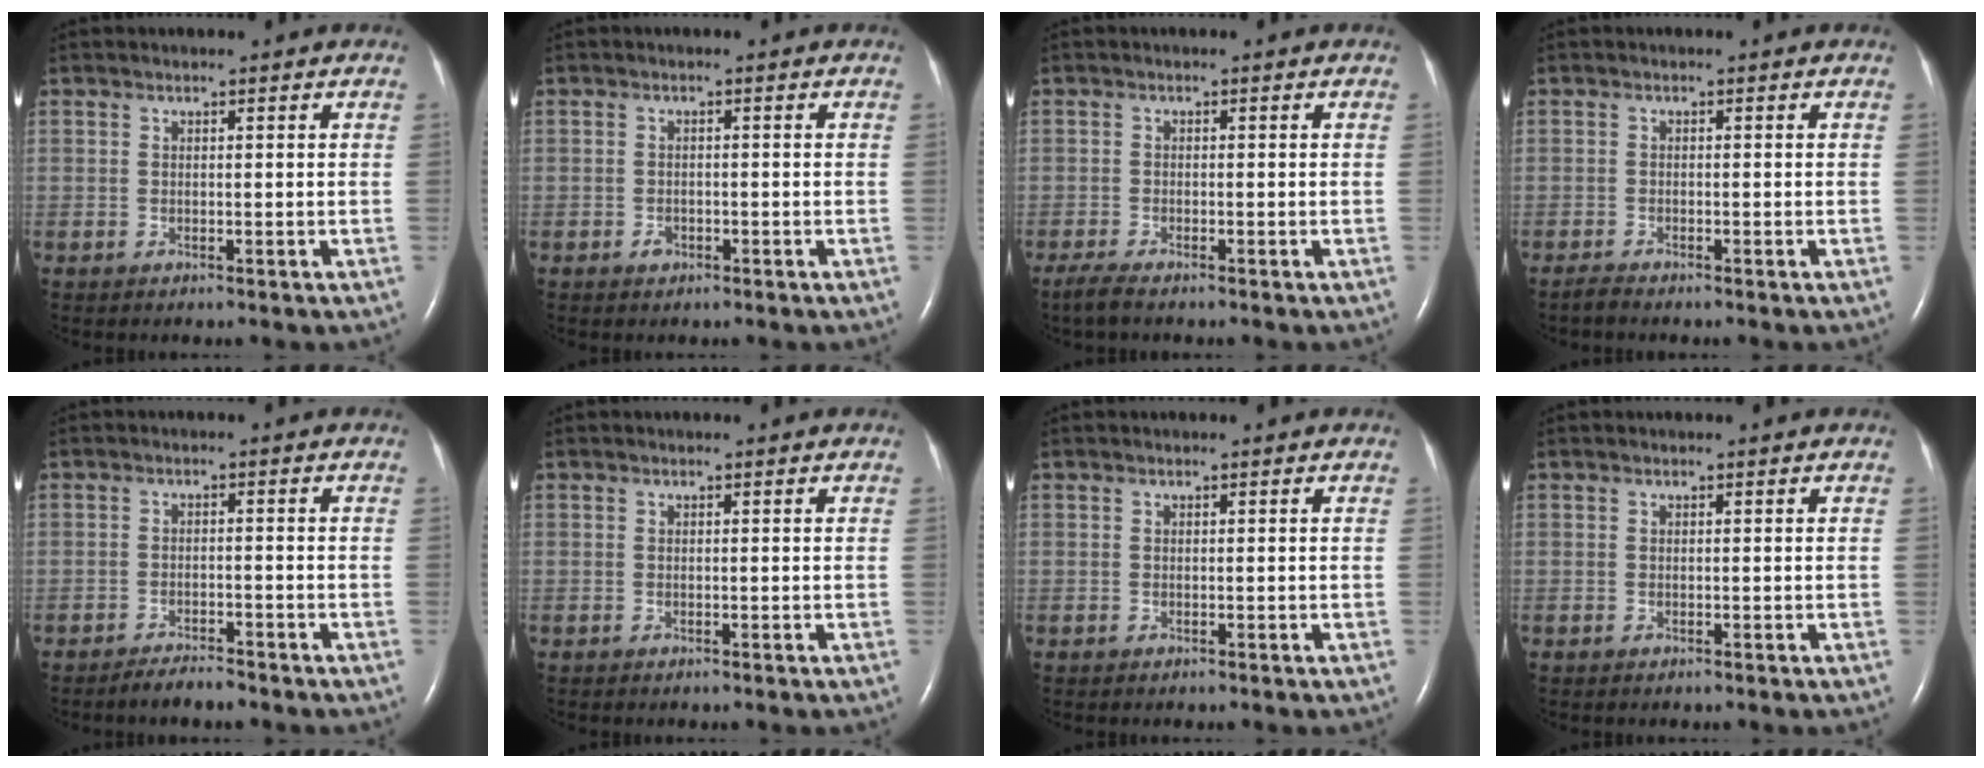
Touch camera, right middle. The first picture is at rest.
{"total": 1.2, "force": [-0.7, 0.9, 0.5], "torque": [-0.010, 0.002, -0.010]}
{"total": 2.5, "force": [-2.0, 0.2, 1.5], "torque": [-0.041, -0.009, -0.037]}
{"total": 1.0, "force": [-1.0, 0.0, 0.2], "torque": [-0.014, -0.003, -0.018]}
{"total": 2.8, "force": [-2.6, 0.3, 1.0], "torque": [-0.026, -0.006, -0.043]}
{"total": 0.0}
{"total": 0.0}
{"total": 0.0}